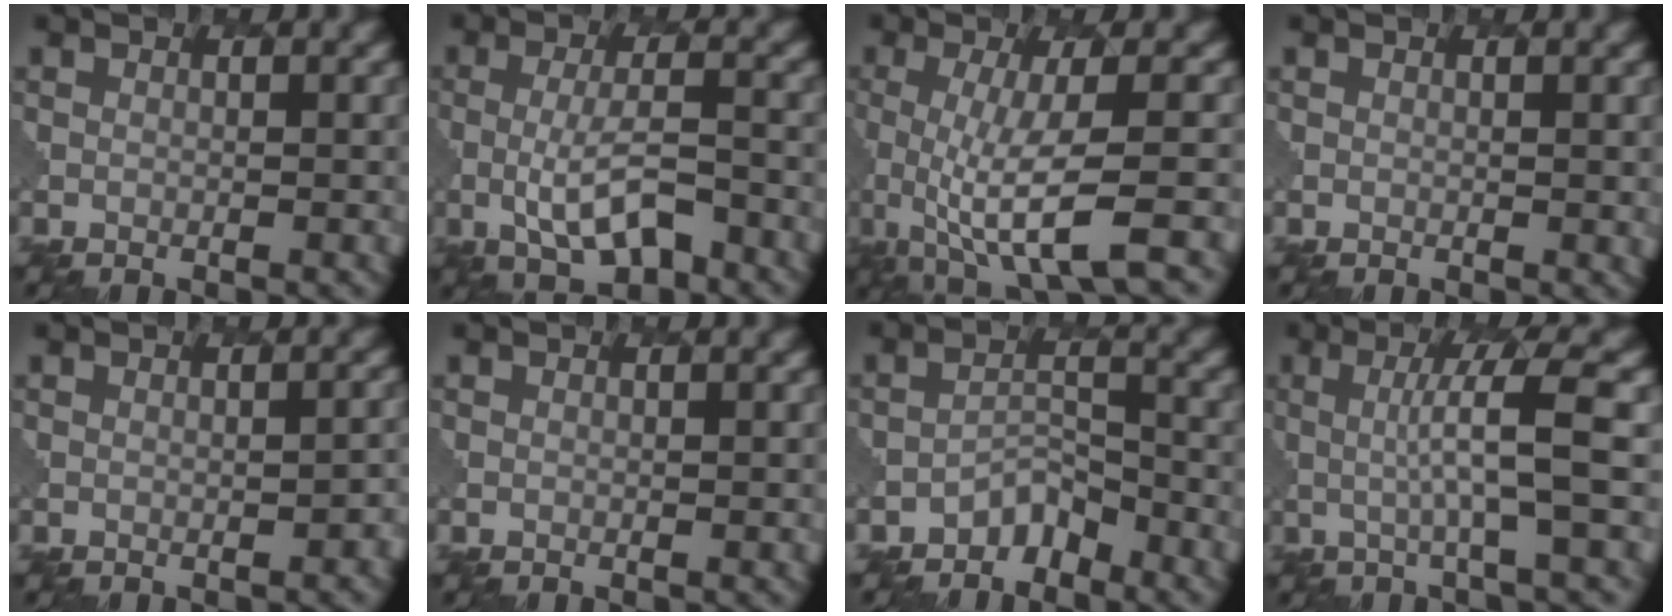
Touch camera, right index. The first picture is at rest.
{"total": 4.9, "force": [-1.2, 1.7, 4.4], "torque": [-0.089, -0.004, -0.023]}
{"total": 6.4, "force": [-1.1, 1.6, 6.1], "torque": [-0.109, -0.016, -0.022]}
{"total": 0.6, "force": [0.2, 0.3, 0.4], "torque": [-0.005, -0.004, 0.008]}
{"total": 1.9, "force": [-0.9, 0.6, 1.6], "torque": [-0.013, 0.007, -0.009]}
{"total": 0.0}
{"total": 2.6, "force": [-2.2, 1.2, 0.8], "torque": [-0.011, 0.009, -0.043]}
{"total": 5.8, "force": [0.6, 0.7, 5.8], "torque": [-0.099, 0.004, 0.011]}